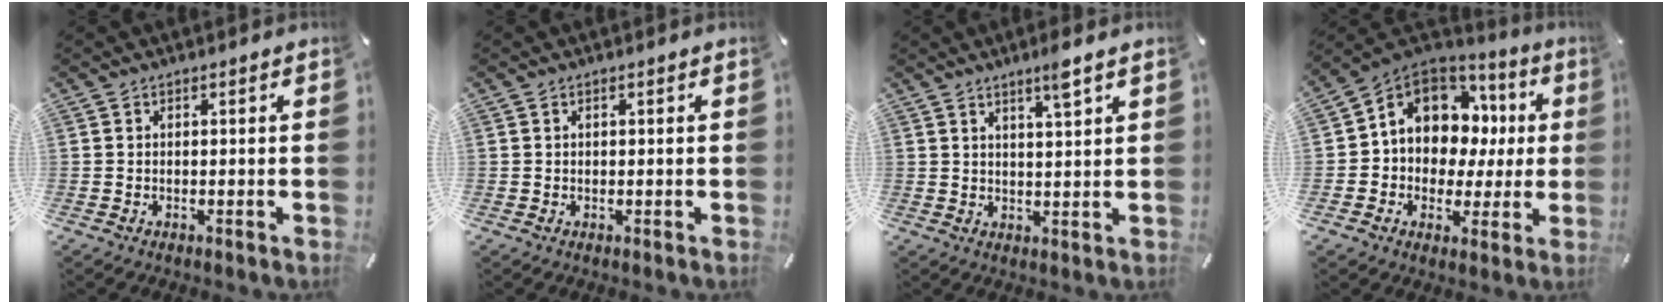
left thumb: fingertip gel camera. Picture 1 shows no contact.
{"total": 0.0}
{"total": 4.5, "force": [3.2, 0.2, 3.2], "torque": [-0.054, -0.013, 0.050]}
{"total": 11.8, "force": [3.1, 10.1, 5.1], "torque": [-0.100, -0.015, 0.065]}